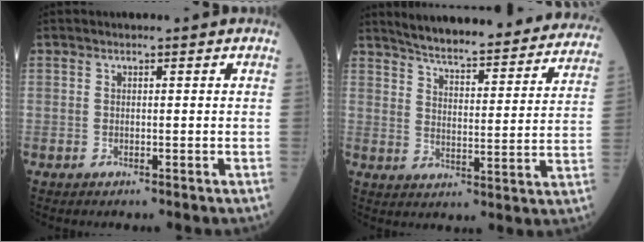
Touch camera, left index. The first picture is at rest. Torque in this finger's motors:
{"motor_torque": [0.90, -1.24, 0.11, 0.05]}